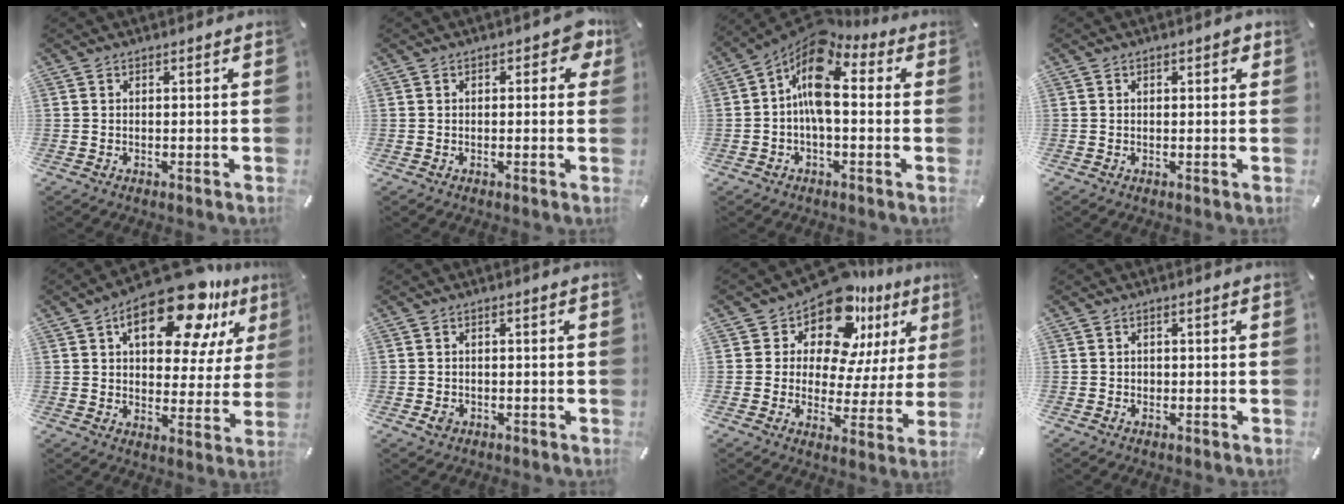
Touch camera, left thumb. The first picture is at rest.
{"total": 4.7, "force": [1.3, 2.5, 3.8], "torque": [-0.044, -0.001, 0.016]}
{"total": 11.8, "force": [2.1, 5.9, 10.1], "torque": [-0.203, -0.033, 0.033]}
{"total": 1.7, "force": [0.5, 0.9, 1.3], "torque": [-0.011, 0.000, 0.004]}
{"total": 20.1, "force": [11.6, 9.5, 13.4], "torque": [-0.190, -0.061, 0.188]}
{"total": 2.2, "force": [-0.7, 1.6, 1.2], "torque": [-0.029, 0.000, -0.015]}
{"total": 15.2, "force": [11.6, 7.3, 6.6], "torque": [-0.126, -0.095, 0.203]}
{"total": 0.9, "force": [-0.2, 0.8, 0.3], "torque": [-0.007, 0.004, -0.005]}